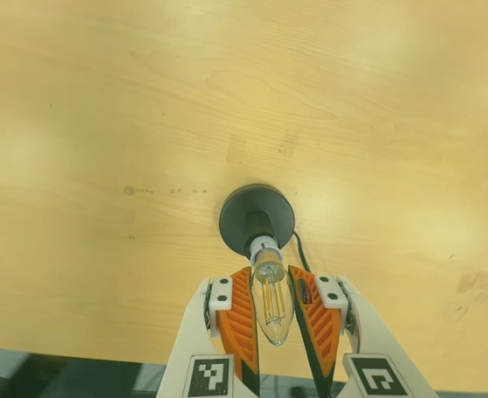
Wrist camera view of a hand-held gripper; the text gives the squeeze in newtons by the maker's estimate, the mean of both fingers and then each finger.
{"total": 11.0, "left": 9.7, "right": 12.4}